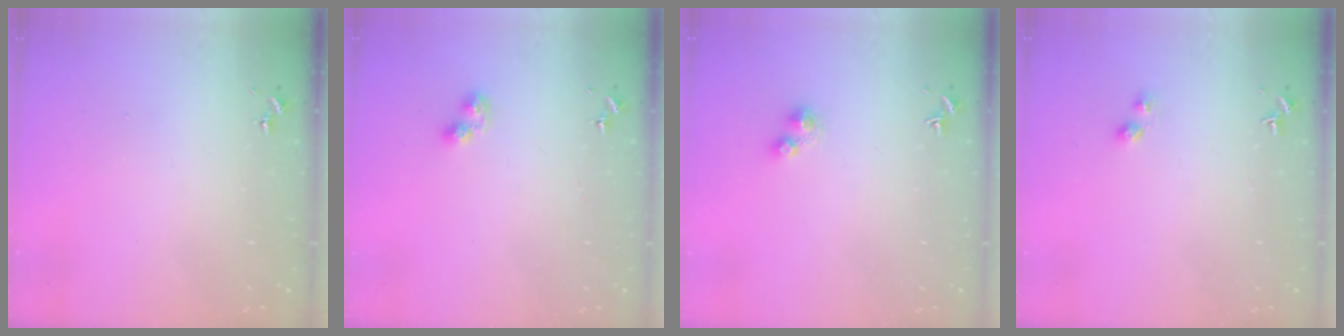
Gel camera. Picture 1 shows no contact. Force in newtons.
{"total": 4.8, "press": 4.6, "slide": 1.2}
{"total": 4.0, "press": 3.9, "slide": 0.6}
{"total": 2.9, "press": 2.9, "slide": 0.5}